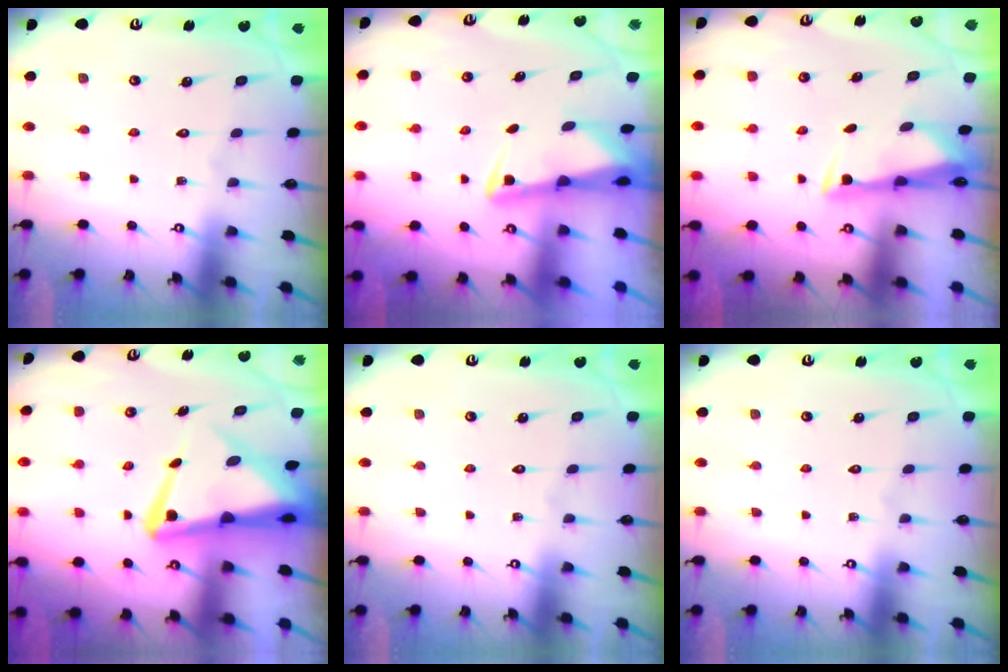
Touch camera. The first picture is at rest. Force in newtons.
{"total": 2.4, "press": 2.3, "slide": 0.6}
{"total": 2.9, "press": 2.8, "slide": 0.8}
{"total": 7.3, "press": 7.2, "slide": 1.2}
{"total": 0.0}
{"total": 0.0}